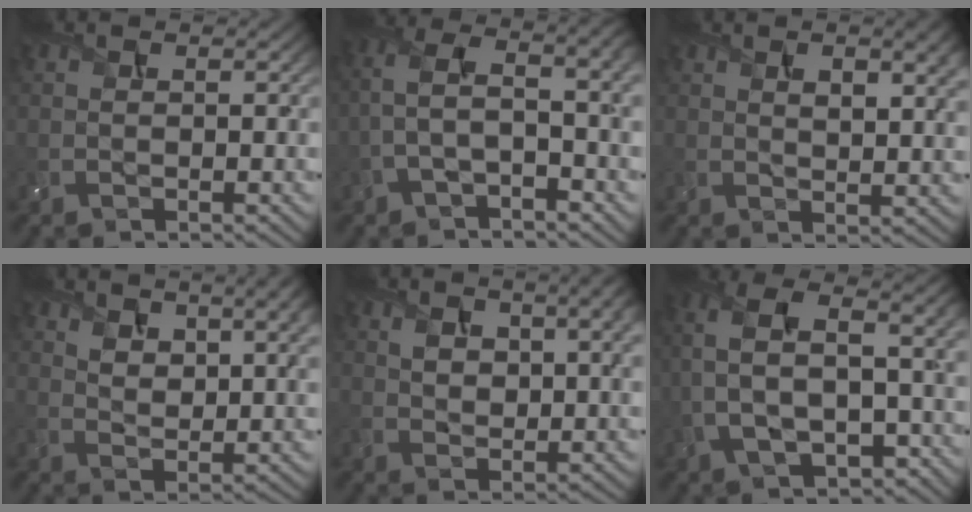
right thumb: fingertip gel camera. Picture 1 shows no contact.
{"total": 8.0, "force": [-1.4, 3.1, 7.2], "torque": [-0.157, 0.010, -0.034]}
{"total": 6.1, "force": [2.7, 2.5, 4.8], "torque": [-0.079, 0.003, 0.047]}
{"total": 7.9, "force": [5.0, 3.5, 5.1], "torque": [-0.093, -0.006, 0.096]}
{"total": 8.2, "force": [3.6, 4.3, 6.0], "torque": [-0.114, -0.007, 0.073]}
{"total": 10.2, "force": [-0.6, 5.8, 8.4], "torque": [-0.212, 0.007, -0.012]}